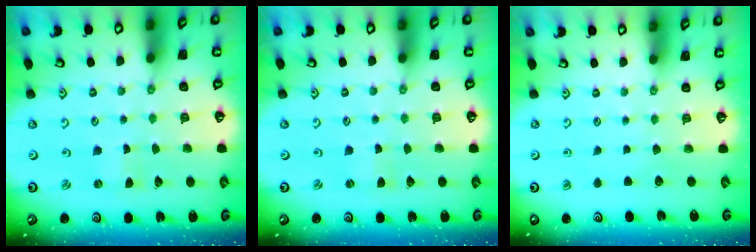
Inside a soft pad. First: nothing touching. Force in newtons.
{"total": 1.0, "press": 1.0, "slide": 0.3}
{"total": 0.0}